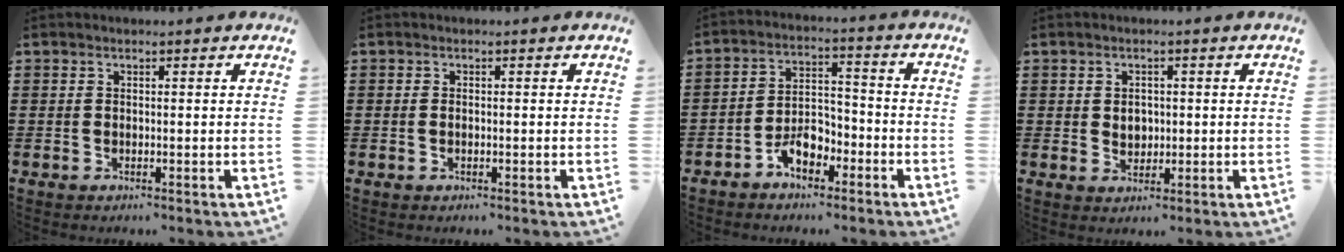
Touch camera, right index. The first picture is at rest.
{"total": 0.6, "force": [-0.1, 0.1, 0.6], "torque": [-0.016, -0.005, 0.000]}
{"total": 5.7, "force": [-3.6, 3.2, 3.0], "torque": [-0.062, 0.013, -0.070]}
{"total": 2.2, "force": [0.1, 1.8, 1.2], "torque": [-0.021, 0.004, -0.002]}